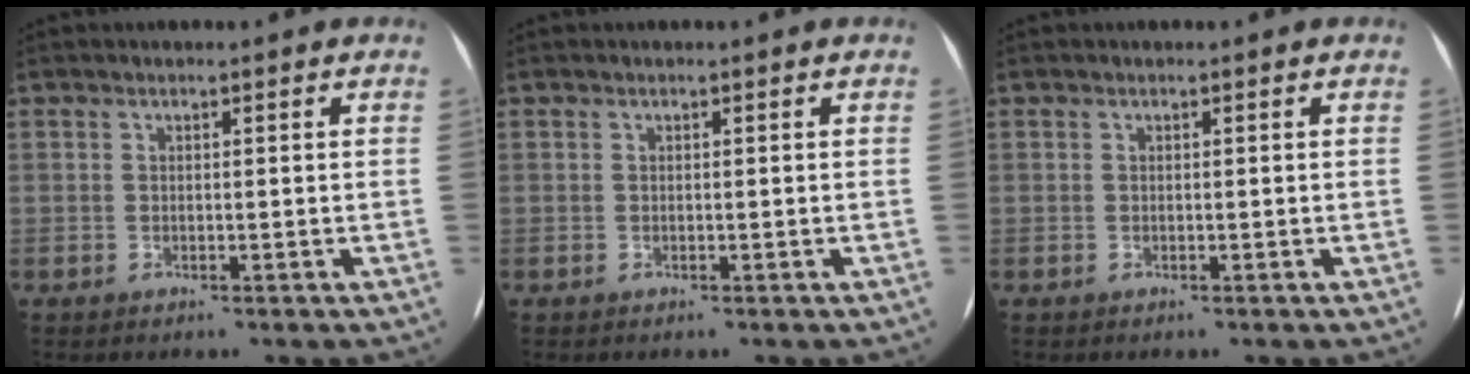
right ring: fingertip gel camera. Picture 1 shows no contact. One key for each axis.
{"total": 0.0}
{"total": 0.0}